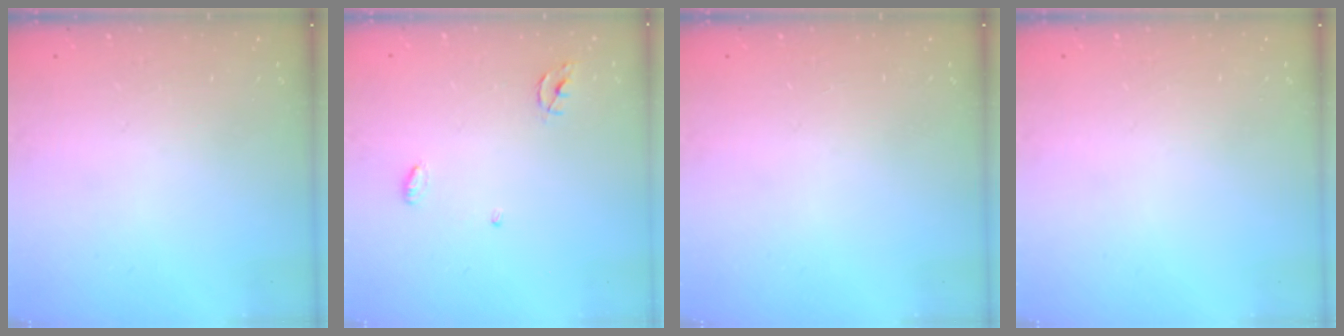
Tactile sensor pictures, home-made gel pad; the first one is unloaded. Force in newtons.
{"total": 3.9, "press": 3.9, "slide": 0.2}
{"total": 0.0}
{"total": 0.0}